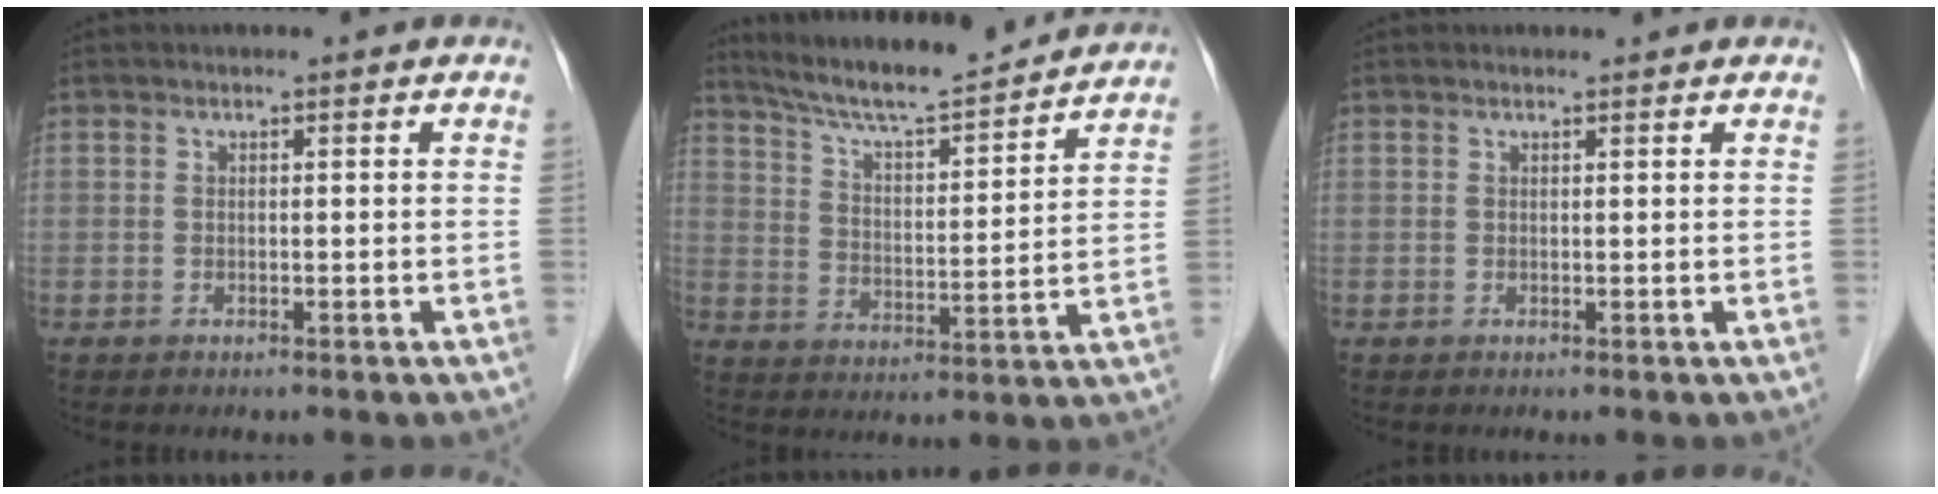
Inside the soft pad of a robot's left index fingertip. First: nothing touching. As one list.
[{"total": 16.1, "force": [14.9, 0.8, 6.1], "torque": [-0.108, 0.008, 0.231]}, {"total": 0.8, "force": [0.8, 0.1, 0.2], "torque": [-0.012, 0.007, 0.013]}]